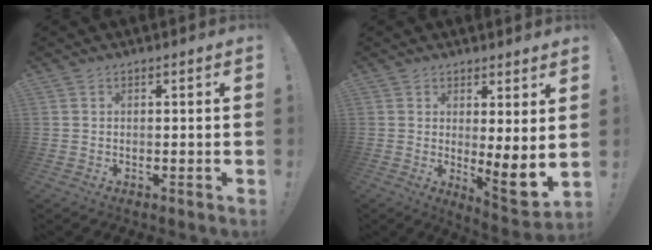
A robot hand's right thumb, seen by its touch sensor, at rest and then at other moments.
{"total": 6.7, "force": [1.5, 0.6, 6.5], "torque": [-0.073, -0.050, 0.027]}